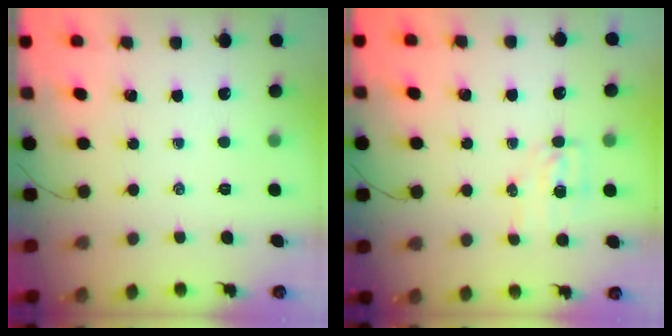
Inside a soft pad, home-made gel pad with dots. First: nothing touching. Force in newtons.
{"total": 3.7, "press": 3.5, "slide": 1.0}